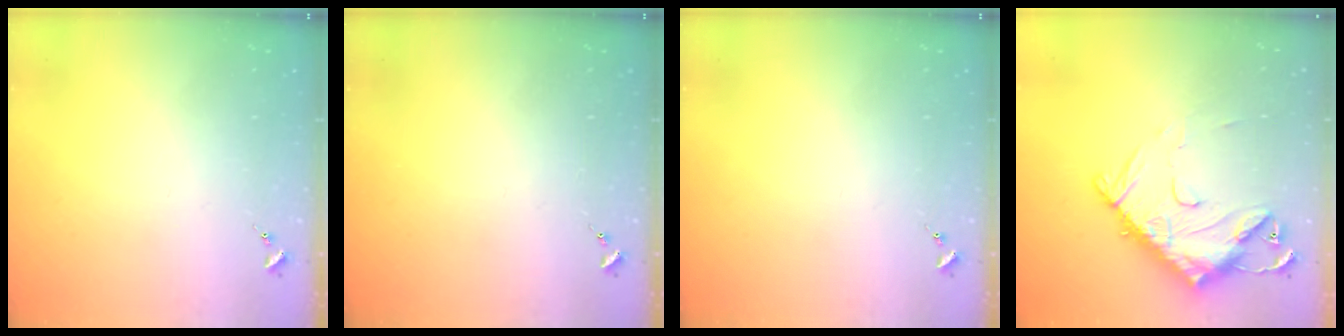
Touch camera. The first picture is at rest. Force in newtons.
{"total": 0.0}
{"total": 0.0}
{"total": 16.1, "press": 16.0, "slide": 1.6}